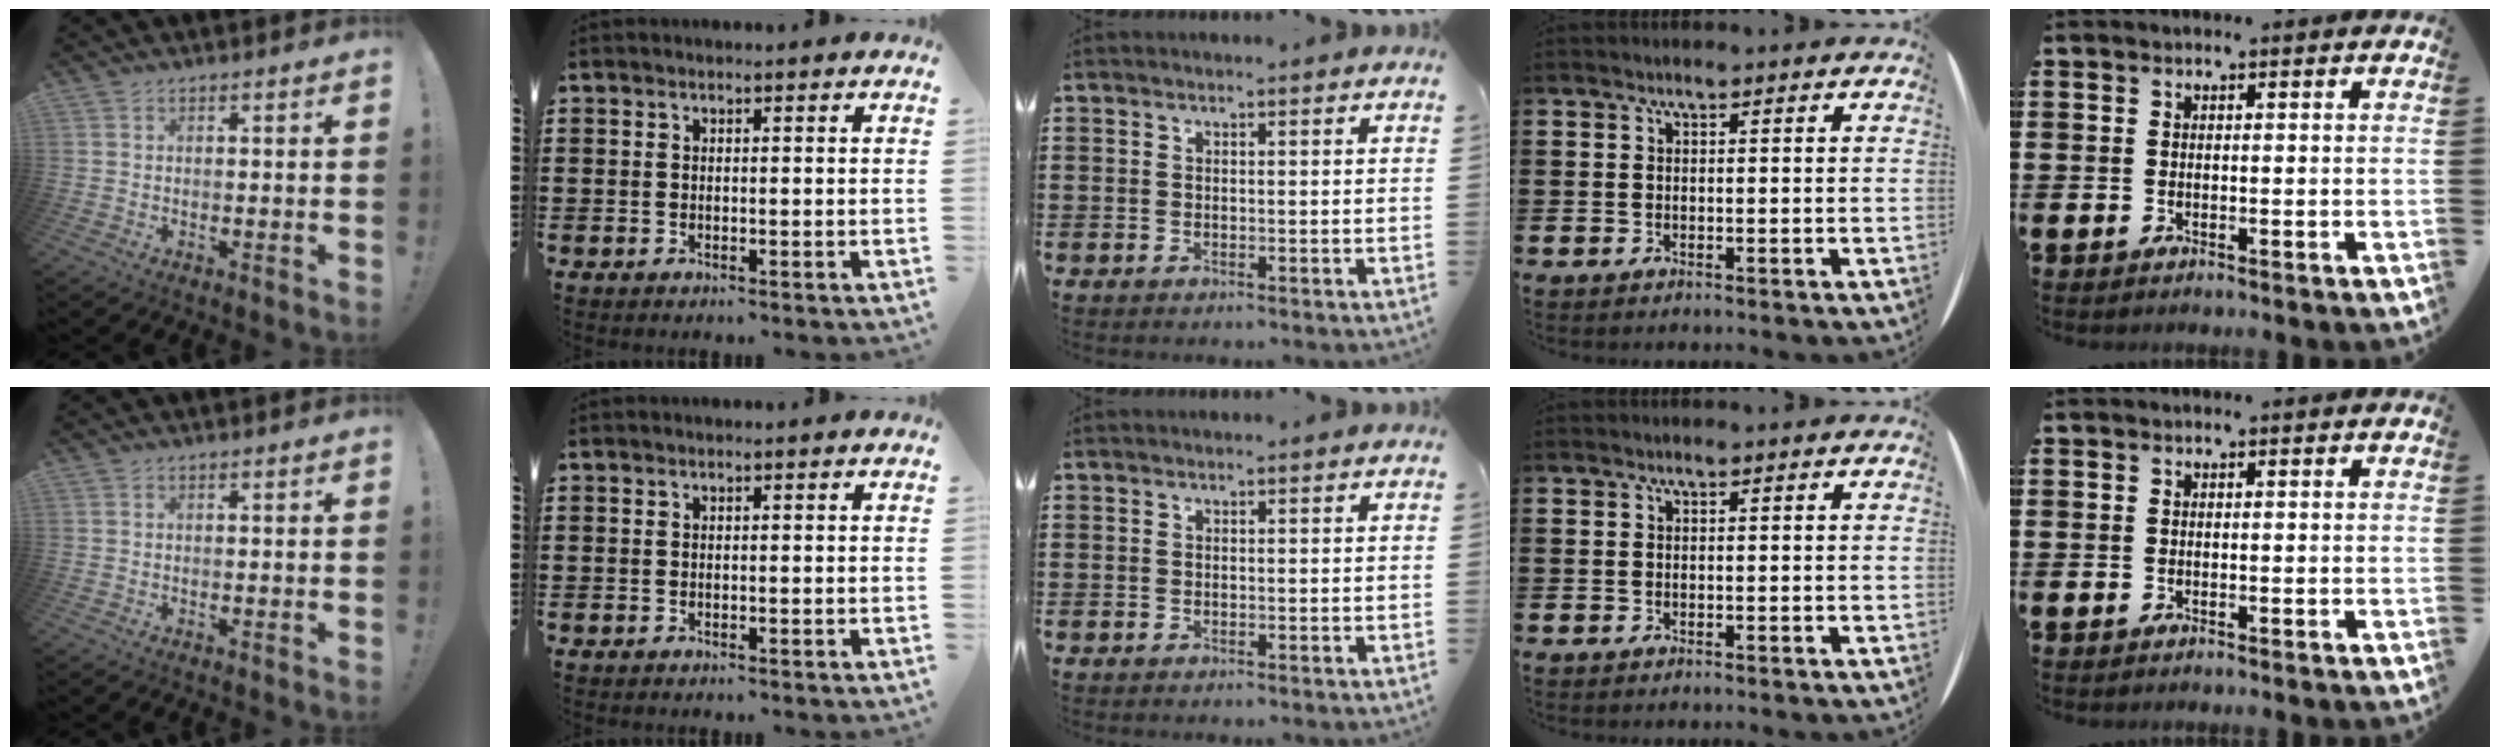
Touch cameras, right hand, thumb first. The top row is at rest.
{}